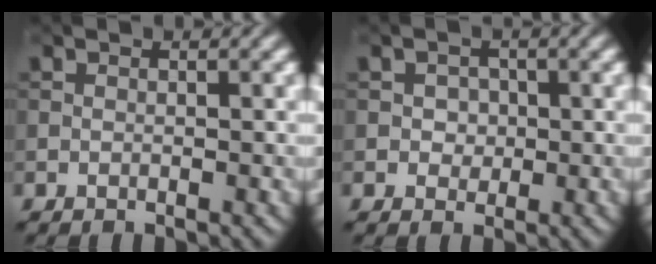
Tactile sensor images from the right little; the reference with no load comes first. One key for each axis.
{"total": 1.4, "fx": -0.2, "fy": 1.2, "fz": 0.8, "tx": -0.017, "ty": 0.000, "tz": -0.009}